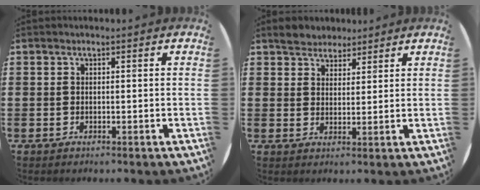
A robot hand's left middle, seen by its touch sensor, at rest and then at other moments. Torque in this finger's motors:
{"motor_torque": [0.37, -0.31, 0.01, 0.01]}